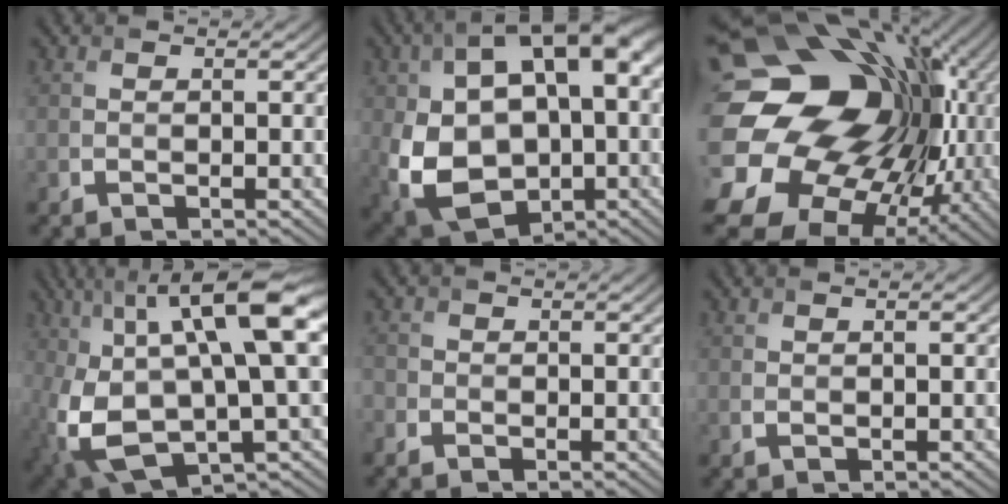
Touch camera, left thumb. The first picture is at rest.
{"total": 19.7, "force": [0.5, 12.7, 15.0], "torque": [-0.287, -0.027, 0.019]}
{"total": 22.9, "force": [1.6, 17.7, 14.4], "torque": [-0.297, -0.042, 0.017]}
{"total": 17.7, "force": [2.0, 7.5, 15.9], "torque": [-0.313, -0.007, 0.043]}
{"total": 1.4, "force": [-0.8, 1.1, 0.1], "torque": [0.002, -0.002, -0.020]}
{"total": 1.3, "force": [0.2, 0.5, 1.1], "torque": [-0.023, 0.002, 0.005]}